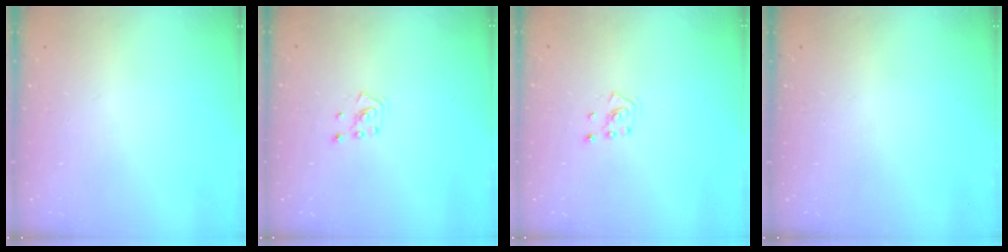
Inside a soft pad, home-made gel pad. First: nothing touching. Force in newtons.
{"total": 2.8, "press": 2.8, "slide": 0.2}
{"total": 2.8, "press": 2.8, "slide": 0.2}
{"total": 0.0}